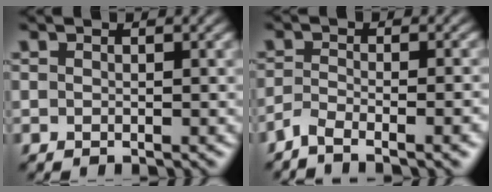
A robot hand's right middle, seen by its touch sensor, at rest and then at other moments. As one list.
[{"total": 4.8, "force": [-3.3, 1.2, 3.3], "torque": [-0.052, -0.008, -0.066]}]